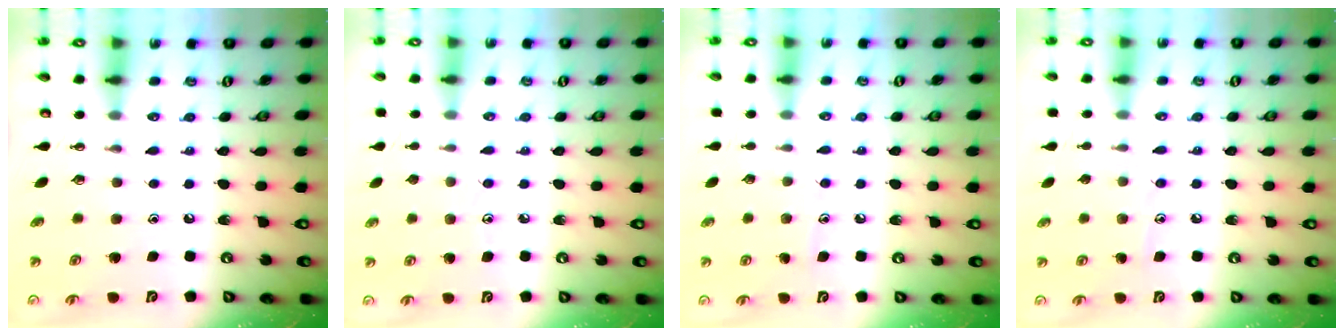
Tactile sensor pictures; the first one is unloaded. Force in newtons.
{"total": 4.2, "press": 4.2, "slide": 0.4}
{"total": 5.2, "press": 5.2, "slide": 0.2}
{"total": 5.6, "press": 5.6, "slide": 0.0}